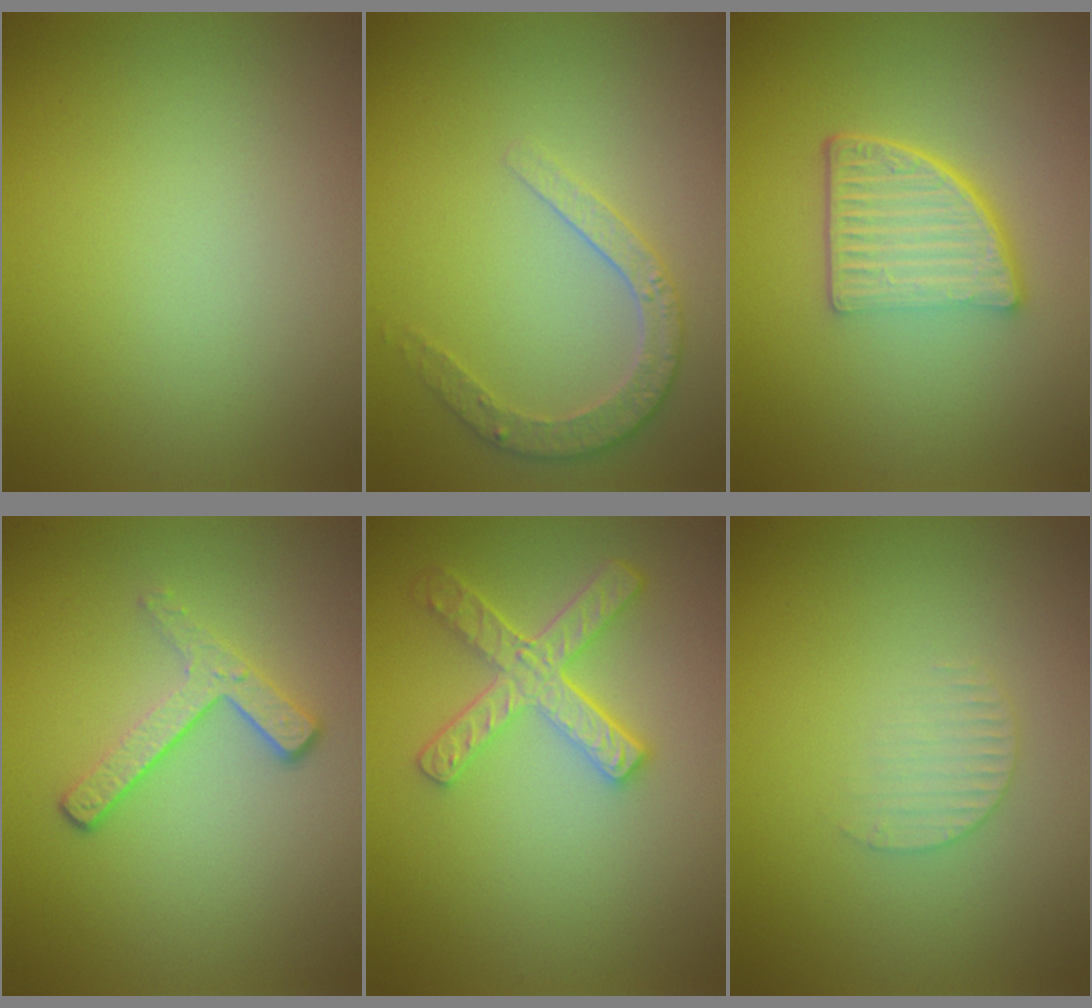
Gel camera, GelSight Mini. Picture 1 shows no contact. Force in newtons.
{"total": 2.9, "press": 2.8, "slide": 0.7}
{"total": 5.6, "press": 3.8, "slide": 4.1}
{"total": 3.1, "press": 2.3, "slide": 2.1}
{"total": 5.0, "press": 3.9, "slide": 3.1}
{"total": 1.5, "press": 1.5, "slide": 0.4}